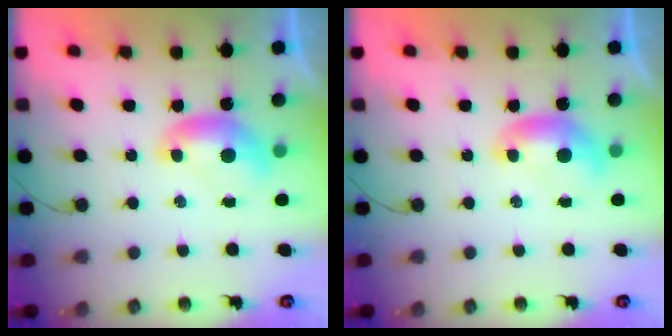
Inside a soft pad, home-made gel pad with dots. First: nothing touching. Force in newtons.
{"total": 0.0}